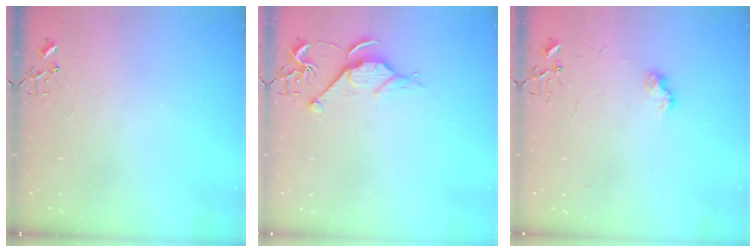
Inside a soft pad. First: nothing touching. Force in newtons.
{"total": 7.2, "press": 7.1, "slide": 0.7}
{"total": 7.4, "press": 7.3, "slide": 0.3}